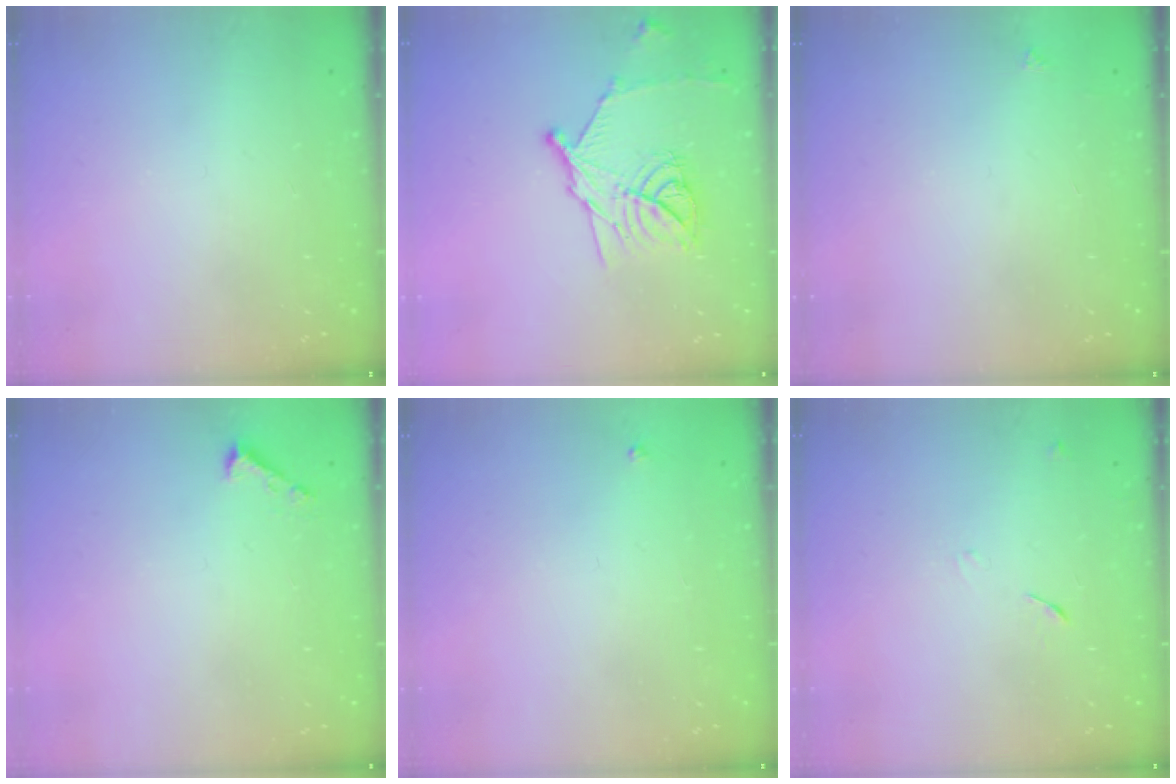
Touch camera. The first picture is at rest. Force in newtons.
{"total": 14.9, "press": 14.9, "slide": 0.8}
{"total": 2.1, "press": 2.1, "slide": 0.3}
{"total": 1.6, "press": 1.6, "slide": 0.1}
{"total": 2.7, "press": 2.7, "slide": 0.3}
{"total": 6.2, "press": 6.2, "slide": 0.6}